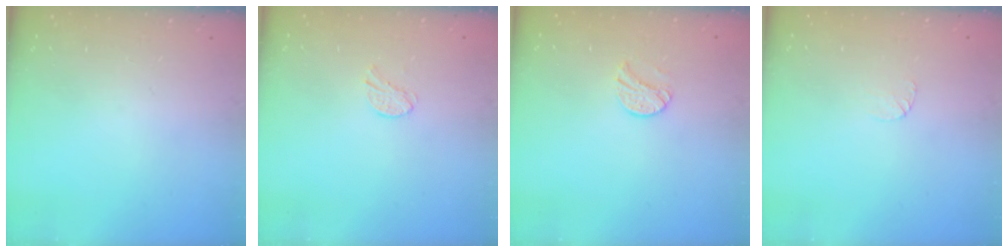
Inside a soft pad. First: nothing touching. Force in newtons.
{"total": 5.7, "press": 5.7, "slide": 0.5}
{"total": 9.1, "press": 9.1, "slide": 0.6}
{"total": 3.3, "press": 3.3, "slide": 0.4}